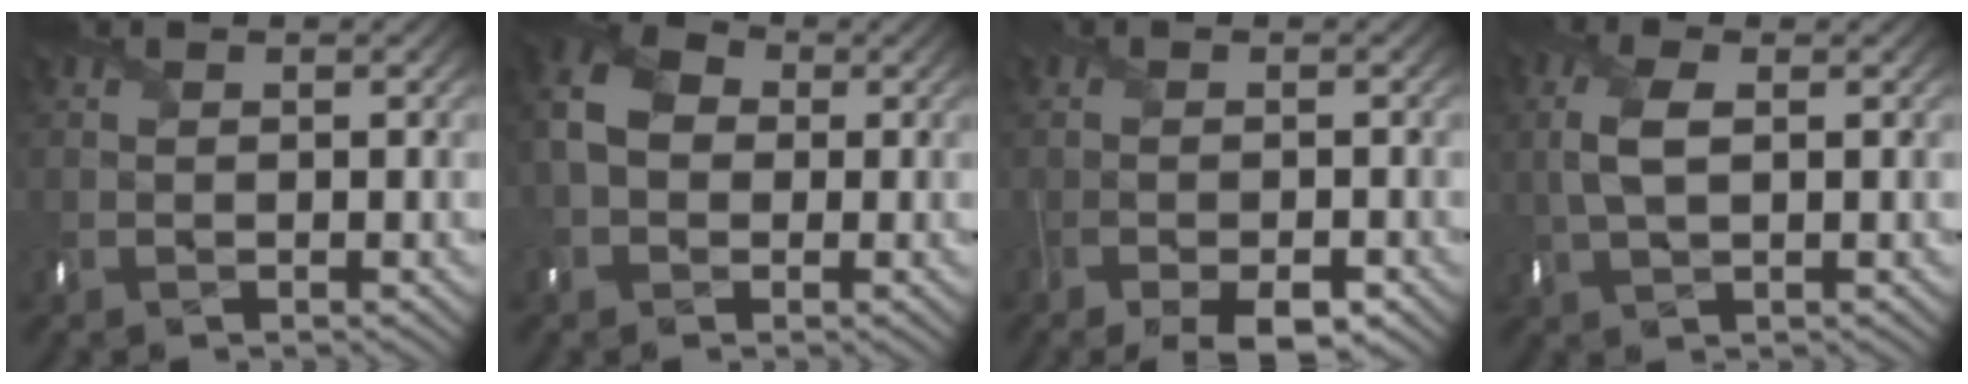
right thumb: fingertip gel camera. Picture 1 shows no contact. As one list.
[{"total": 6.8, "force": [0.1, 5.5, 4.1], "torque": [-0.107, 0.006, -0.013]}, {"total": 4.4, "force": [-2.9, 1.7, 2.8], "torque": [-0.054, -0.010, -0.048]}, {"total": 4.6, "force": [0.5, 2.1, 4.0], "torque": [-0.105, 0.006, 0.010]}]